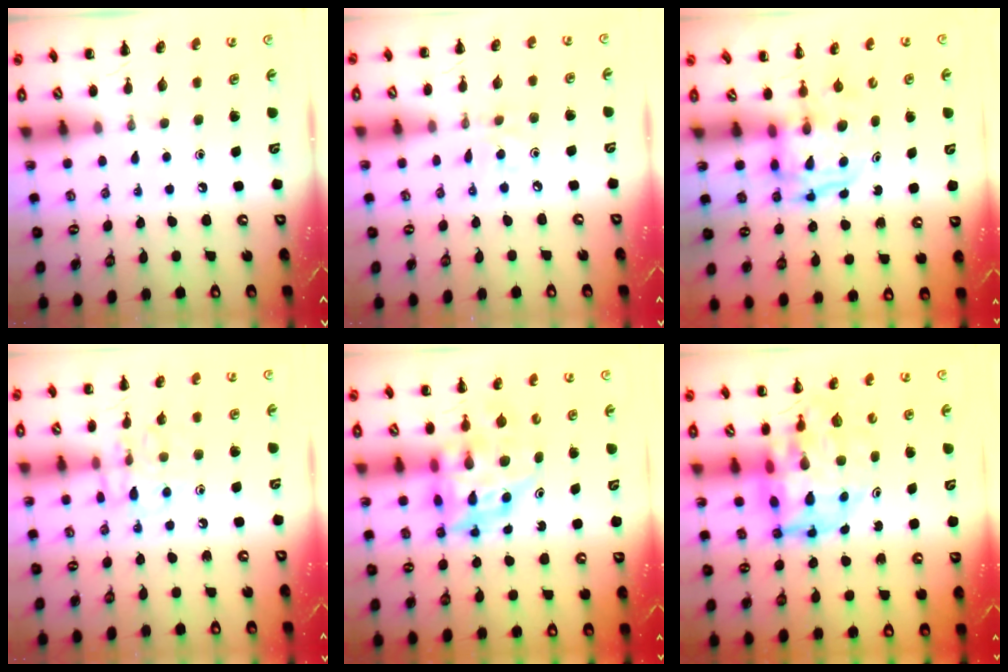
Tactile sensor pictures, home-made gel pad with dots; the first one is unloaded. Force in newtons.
{"total": 2.1, "press": 2.1, "slide": 0.6}
{"total": 3.9, "press": 3.9, "slide": 0.4}
{"total": 9.5, "press": 9.5, "slide": 0.4}
{"total": 7.3, "press": 7.0, "slide": 2.2}
{"total": 13.1, "press": 12.5, "slide": 4.1}